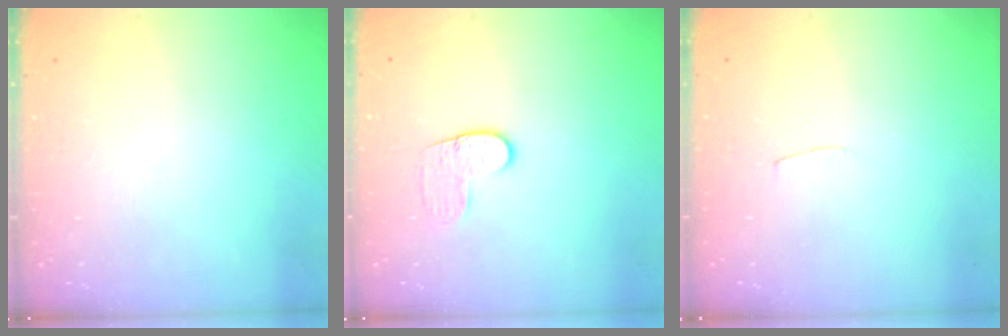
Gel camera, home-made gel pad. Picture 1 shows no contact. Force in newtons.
{"total": 7.0, "press": 7.0, "slide": 0.7}
{"total": 2.0, "press": 2.0, "slide": 0.2}